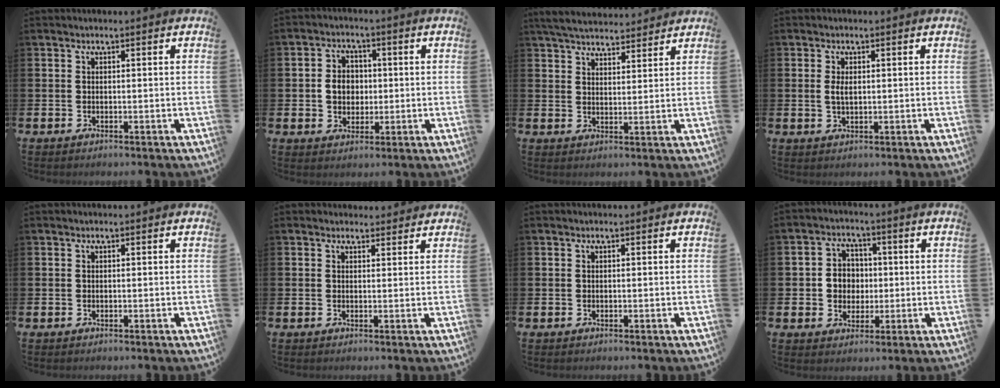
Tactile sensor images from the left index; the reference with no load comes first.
{"total": 4.4, "force": [0.3, 3.7, 2.3], "torque": [-0.030, 0.005, -0.005]}
{"total": 5.1, "force": [4.9, 1.0, 0.8], "torque": [-0.026, -0.024, 0.088]}
{"total": 2.0, "force": [0.4, 1.0, 1.7], "torque": [-0.020, 0.000, 0.001]}
{"total": 0.0}
{"total": 1.6, "force": [1.4, 0.6, -0.1], "torque": [0.010, -0.004, 0.024]}
{"total": 0.0}
{"total": 4.4, "force": [0.4, 4.2, 1.3], "torque": [-0.025, 0.009, -0.001]}